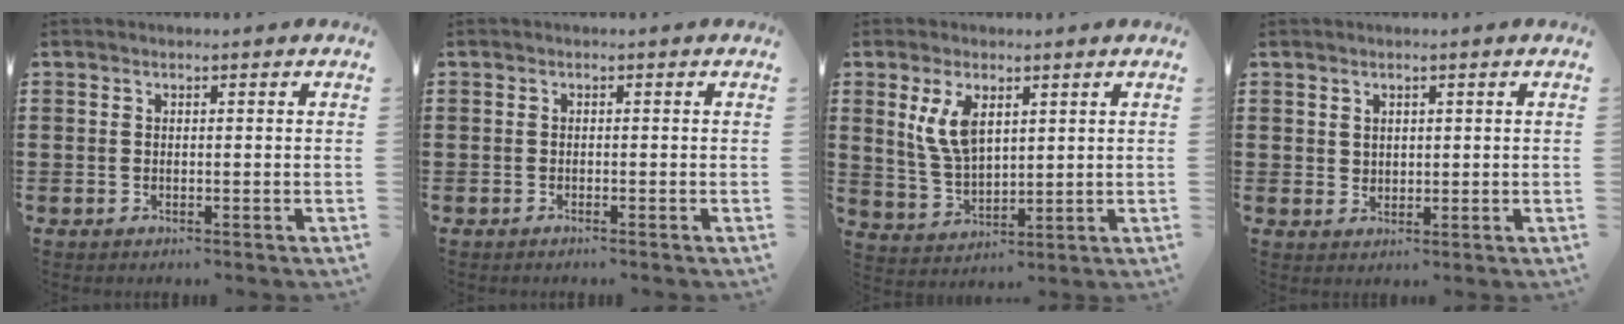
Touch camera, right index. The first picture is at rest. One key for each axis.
{"total": 0.6, "fx": -0.5, "fy": 0.0, "fz": 0.2, "tx": -0.004, "ty": -0.002, "tz": -0.011}
{"total": 6.7, "fx": 2.7, "fy": 3.3, "fz": 5.1, "tx": -0.117, "ty": 0.003, "tz": 0.047}
{"total": 1.8, "fx": 1.3, "fy": 1.3, "fz": 0.3, "tx": -0.008, "ty": 0.006, "tz": 0.025}